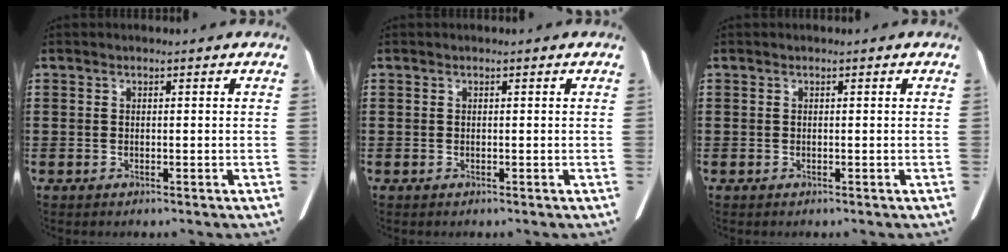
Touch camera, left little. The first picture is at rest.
{"total": 0.0}
{"total": 0.0}